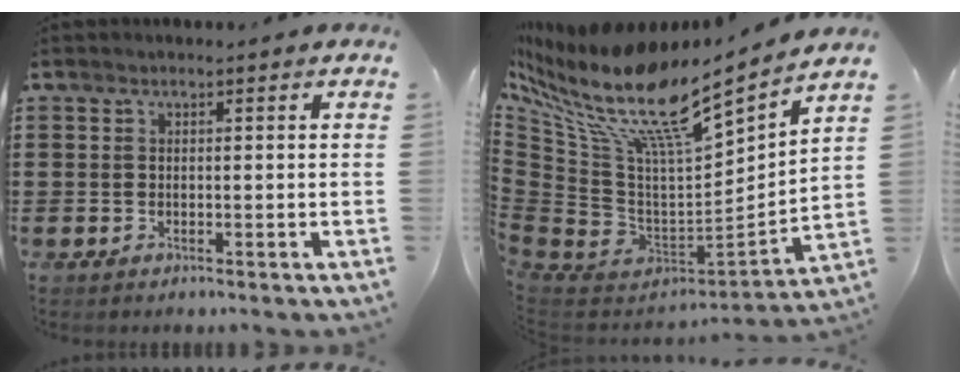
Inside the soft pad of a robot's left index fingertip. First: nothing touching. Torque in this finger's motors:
{"motor_torque": [0.40, 0.11, 1.05, 0.21]}